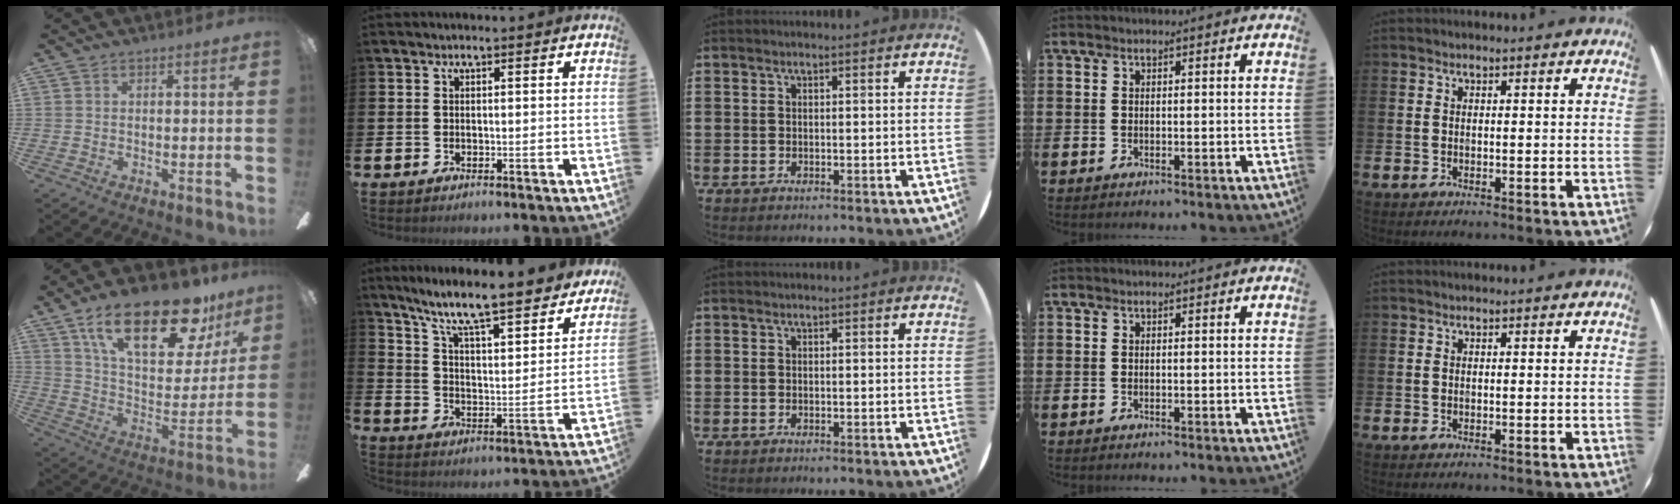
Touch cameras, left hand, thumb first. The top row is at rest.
{"thumb": {"total": 25.5, "force": [16.2, 10.1, 16.8], "torque": [-0.267, -0.087, 0.271]}, "index": {"total": 9.4, "force": [8.5, 0.8, 4.1], "torque": [-0.111, -0.064, 0.139]}}